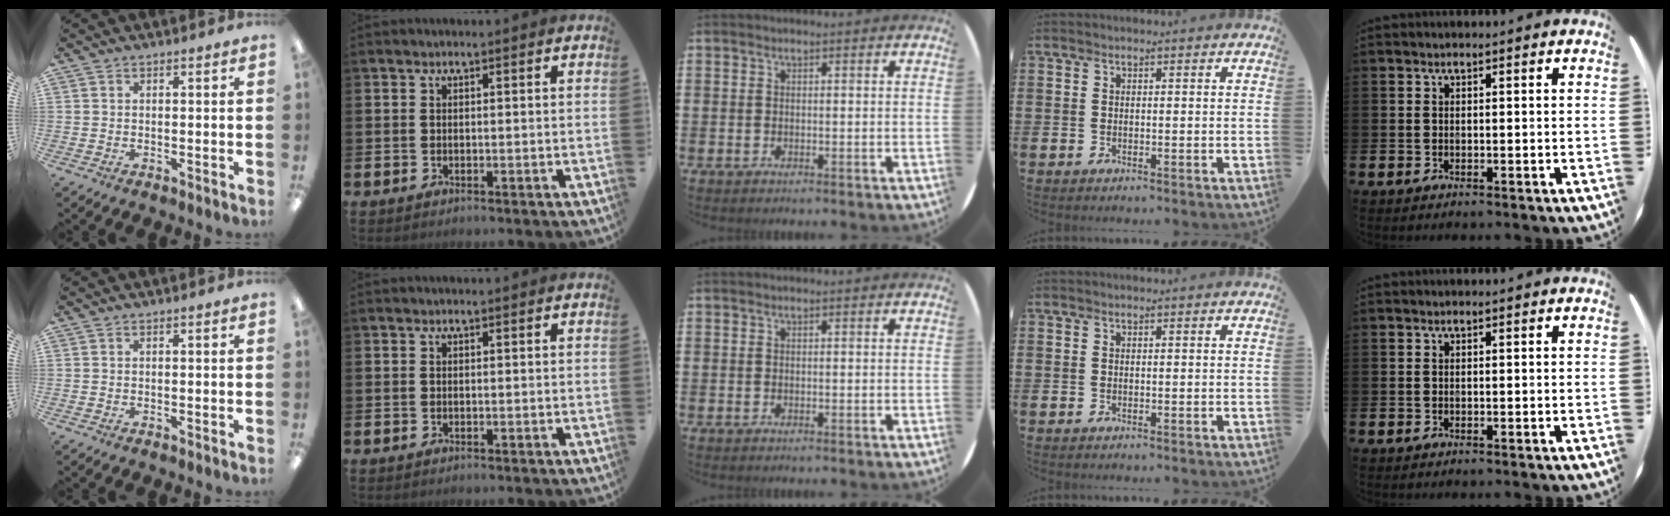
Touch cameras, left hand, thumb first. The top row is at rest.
{}